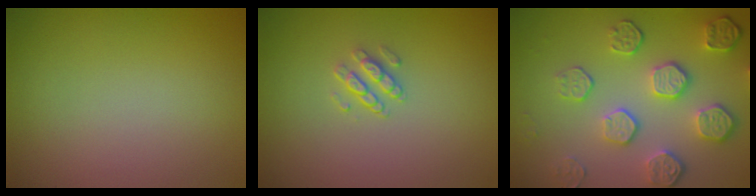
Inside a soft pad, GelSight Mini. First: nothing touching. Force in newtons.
{"total": 1.5, "press": 1.1, "slide": 1.0}
{"total": 5.4, "press": 4.2, "slide": 3.3}